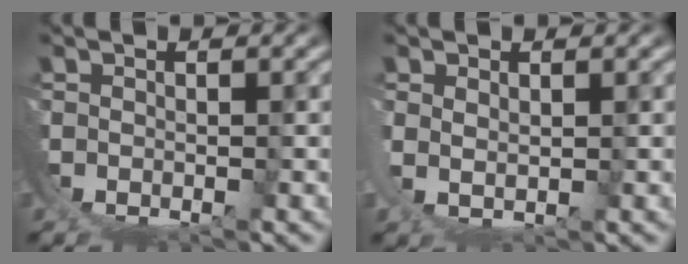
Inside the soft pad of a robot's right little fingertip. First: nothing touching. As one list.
[{"total": 2.2, "force": [1.7, 0.3, 1.3], "torque": [-0.036, -0.007, 0.037]}]